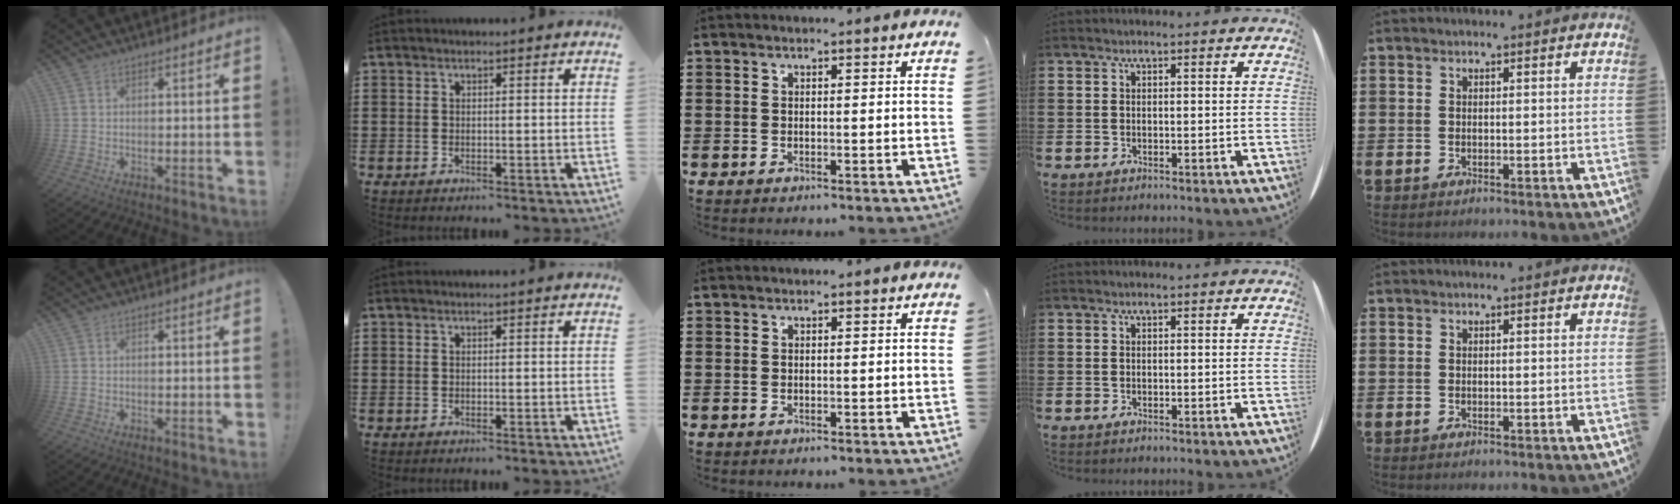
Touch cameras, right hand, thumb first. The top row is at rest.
{}